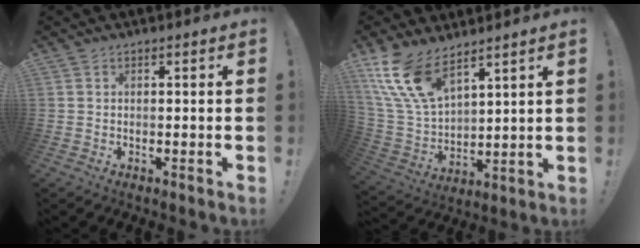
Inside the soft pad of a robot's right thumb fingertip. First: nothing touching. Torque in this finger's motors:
{"motor_torque": [0.15, 1.48, 1.26, 0.89, 0.14]}